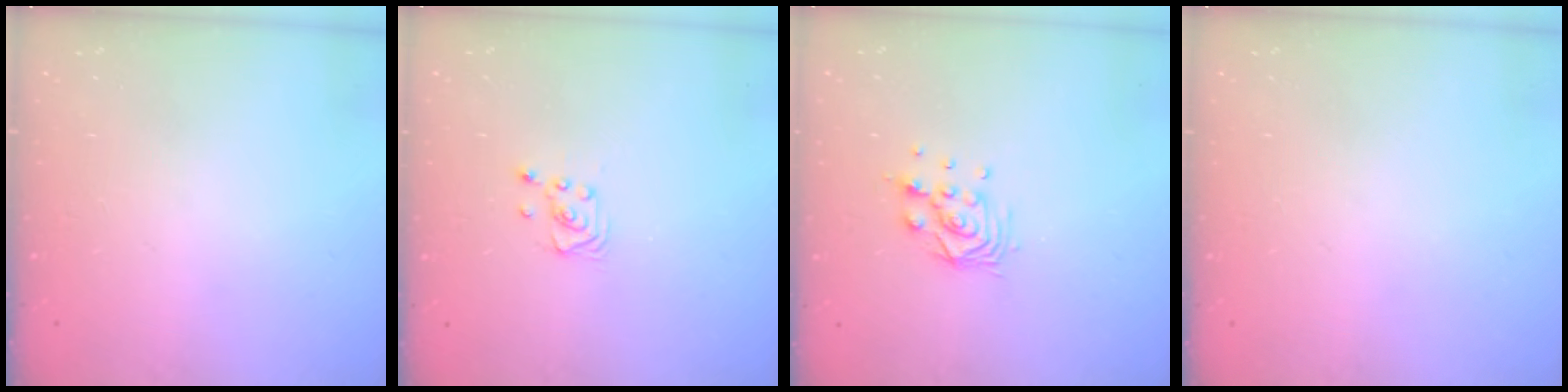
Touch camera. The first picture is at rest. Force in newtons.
{"total": 2.6, "press": 2.6, "slide": 0.3}
{"total": 8.6, "press": 8.5, "slide": 0.9}
{"total": 0.0}